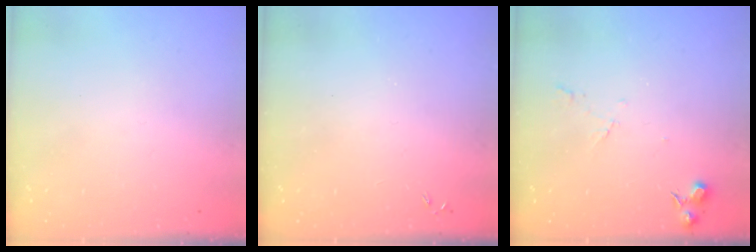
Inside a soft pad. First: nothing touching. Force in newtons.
{"total": 0.0}
{"total": 5.5, "press": 5.5, "slide": 0.8}